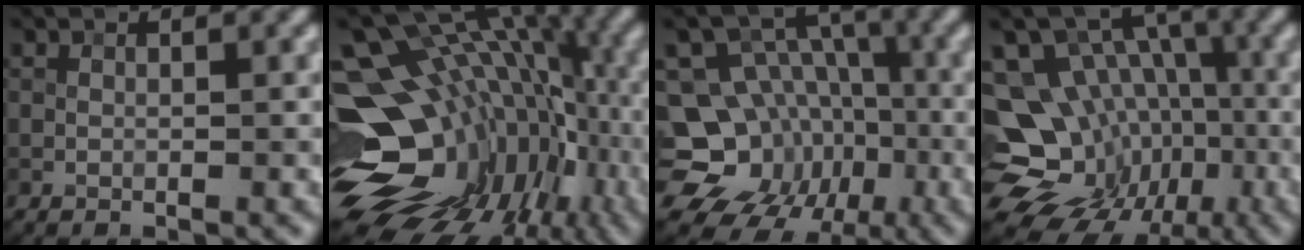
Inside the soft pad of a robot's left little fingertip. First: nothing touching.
{"total": 18.3, "force": [-2.5, 12.2, 13.4], "torque": [-0.191, 0.000, -0.007]}
{"total": 15.7, "force": [-5.6, 13.7, 5.4], "torque": [-0.109, -0.011, -0.106]}
{"total": 15.8, "force": [-4.9, 13.1, 7.5], "torque": [-0.147, 0.001, -0.069]}